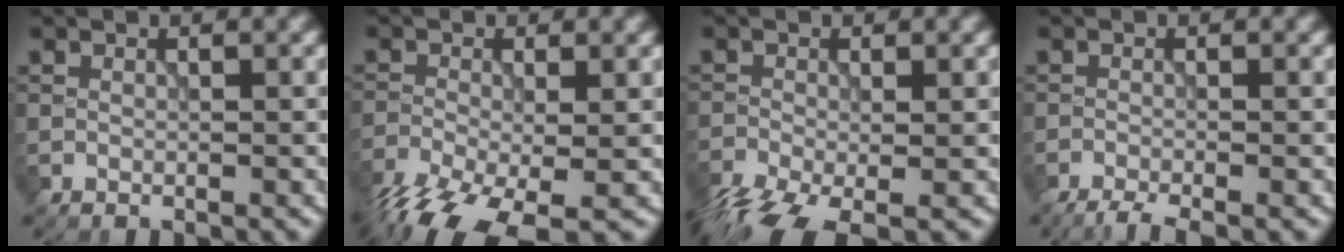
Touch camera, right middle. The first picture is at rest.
{"total": 9.4, "force": [-5.9, 3.7, 6.4], "torque": [-0.137, -0.038, -0.104]}
{"total": 6.6, "force": [-4.0, 2.6, 4.5], "torque": [-0.098, -0.025, -0.079]}
{"total": 2.6, "force": [-2.1, 0.3, 1.5], "torque": [-0.025, -0.006, -0.047]}